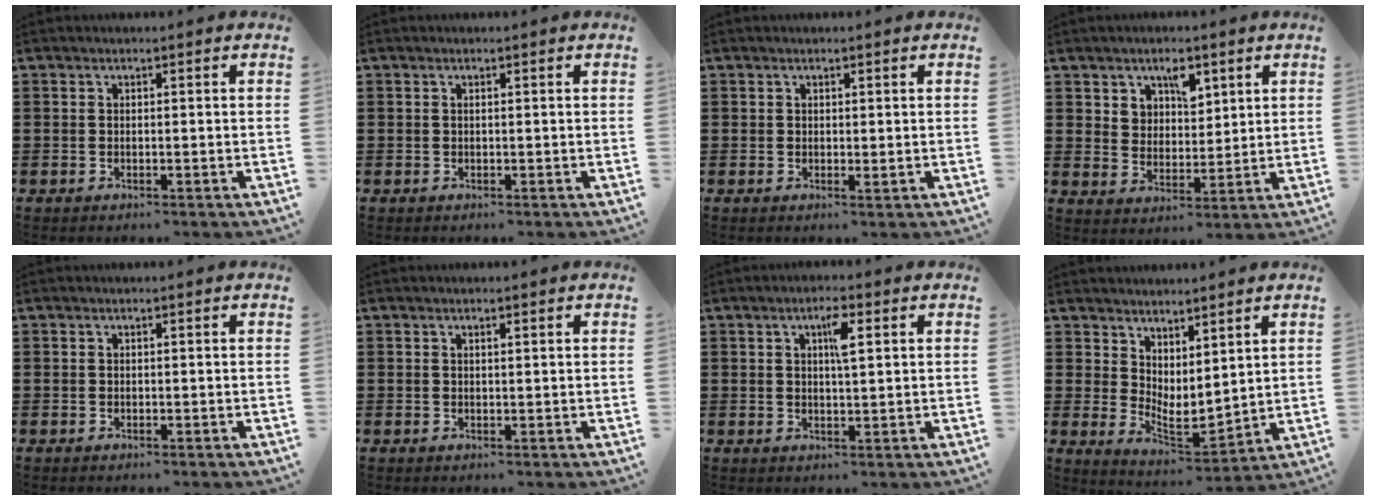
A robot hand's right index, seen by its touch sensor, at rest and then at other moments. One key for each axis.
{"total": 0.0}
{"total": 0.6, "fx": 0.4, "fy": 0.2, "fz": 0.4, "tx": -0.009, "ty": 0.001, "tz": 0.008}
{"total": 4.7, "fx": 3.1, "fy": 3.2, "fz": 1.6, "tx": -0.030, "ty": 0.004, "tz": 0.053}
{"total": 0.0}
{"total": 0.6, "fx": 0.4, "fy": 0.1, "fz": 0.4, "tx": -0.009, "ty": 0.001, "tz": 0.007}
{"total": 3.8, "fx": 1.3, "fy": 0.9, "fz": 3.4, "tx": -0.055, "ty": 0.003, "tz": 0.015}
{"total": 3.9, "fx": 2.5, "fy": 1.7, "fz": 2.5, "tx": -0.058, "ty": -0.021, "tz": 0.047}